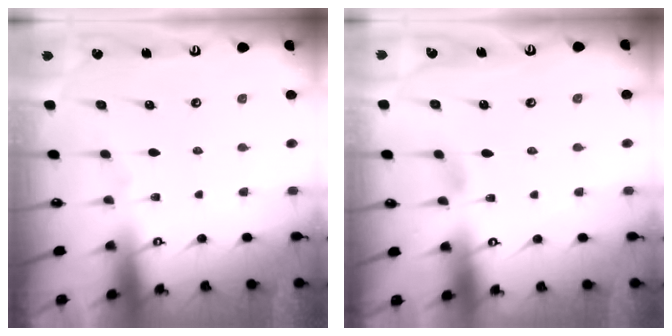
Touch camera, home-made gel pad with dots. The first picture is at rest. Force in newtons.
{"total": 2.9, "press": 2.8, "slide": 0.3}